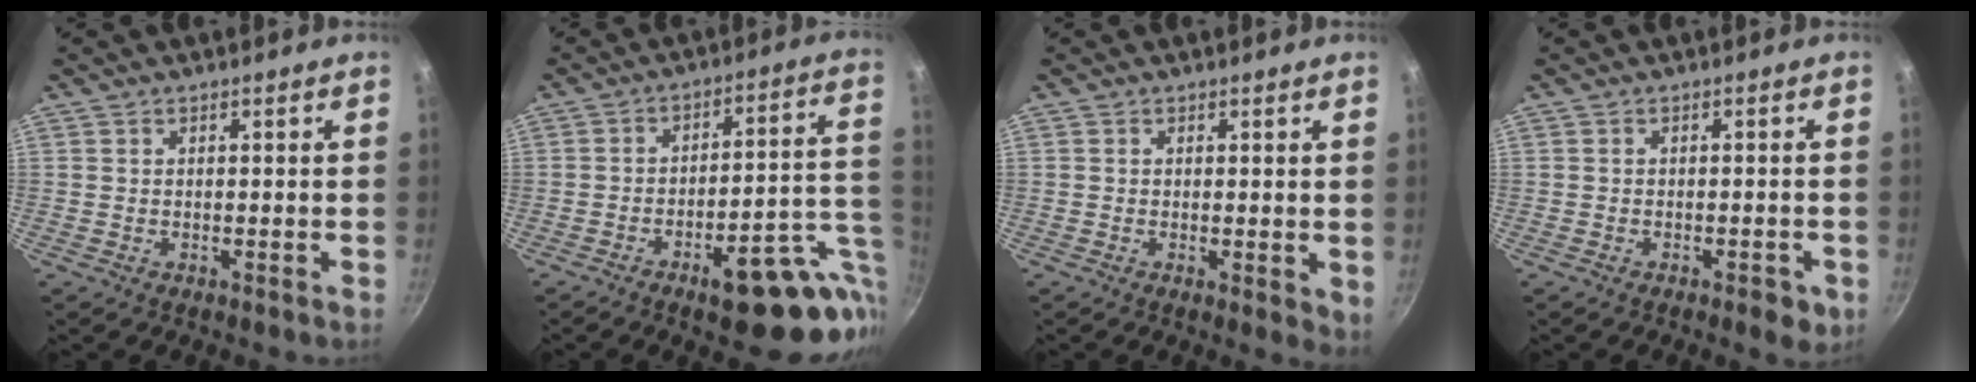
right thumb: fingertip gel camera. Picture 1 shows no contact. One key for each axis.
{"total": 20.5, "fx": -8.2, "fy": 6.6, "fz": 17.7, "tx": -0.152, "ty": 0.062, "tz": -0.098}
{"total": 3.4, "fx": 0.1, "fy": 1.2, "fz": 3.2, "tx": -0.045, "ty": -0.012, "tz": 0.000}
{"total": 3.1, "fx": -1.5, "fy": 1.3, "fz": 2.4, "tx": -0.028, "ty": 0.004, "tz": -0.018}